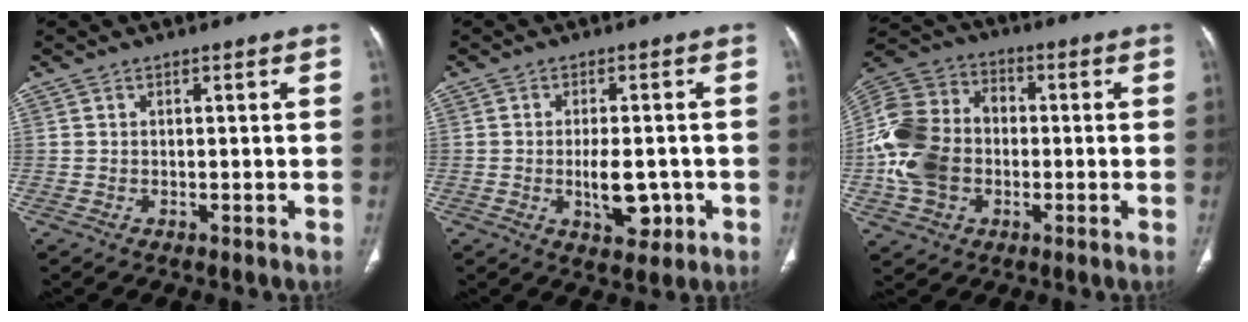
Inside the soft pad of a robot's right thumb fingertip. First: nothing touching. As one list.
[{"total": 6.9, "force": [-1.6, 3.5, 5.7], "torque": [-0.074, 0.002, -0.017]}, {"total": 17.1, "force": [-2.2, 13.1, 10.6], "torque": [-0.208, 0.031, -0.044]}]